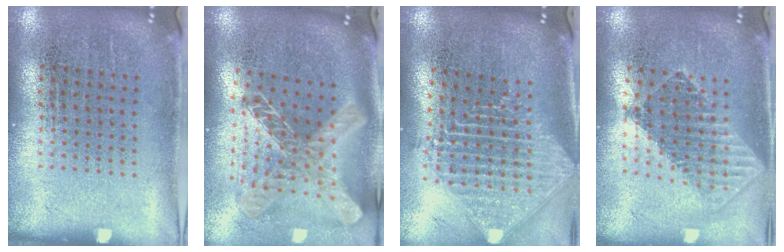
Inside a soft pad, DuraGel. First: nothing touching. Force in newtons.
{"total": 2.2, "press": 1.7, "slide": 1.4}
{"total": 2.4, "press": 1.9, "slide": 1.5}
{"total": 1.7, "press": 1.4, "slide": 1.1}